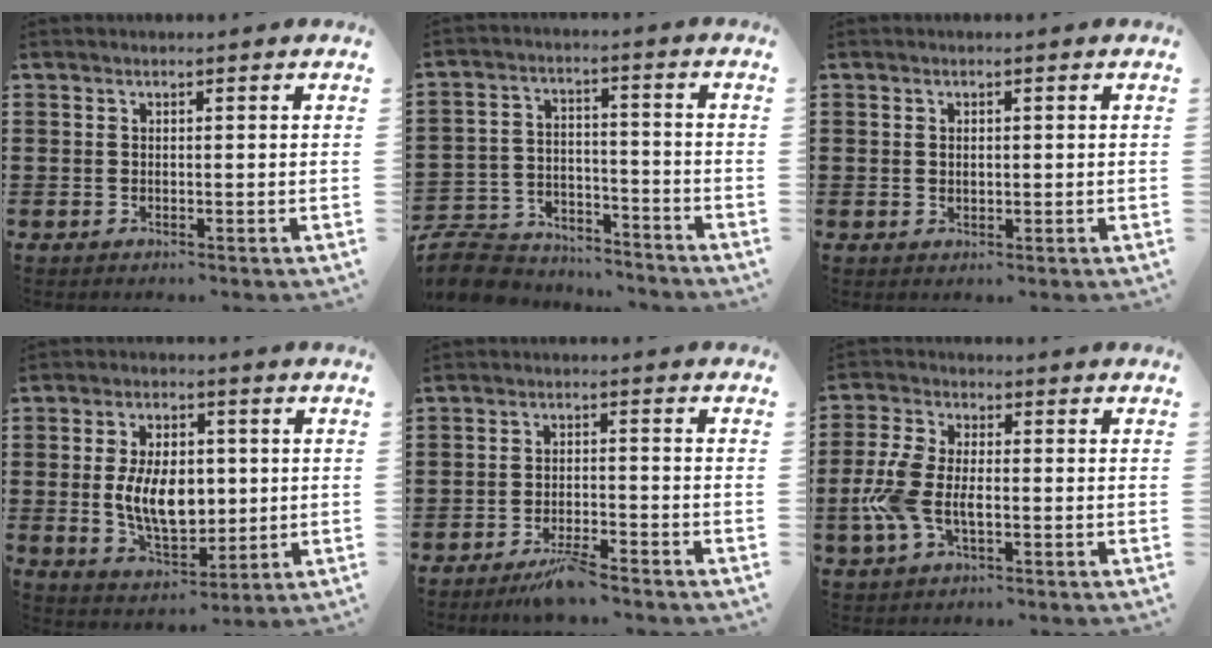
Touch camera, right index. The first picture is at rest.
{"total": 8.4, "force": [-7.9, 2.1, 1.5], "torque": [-0.040, 0.020, -0.157]}
{"total": 0.8, "force": [0.3, 0.4, 0.6], "torque": [-0.013, 0.004, 0.005]}
{"total": 9.8, "force": [0.2, 5.7, 8.0], "torque": [-0.159, 0.001, -0.002]}
{"total": 4.1, "force": [-3.7, 0.3, 1.8], "torque": [-0.037, -0.001, -0.071]}
{"total": 7.2, "force": [-1.5, 3.7, 6.0], "torque": [-0.160, -0.011, -0.039]}